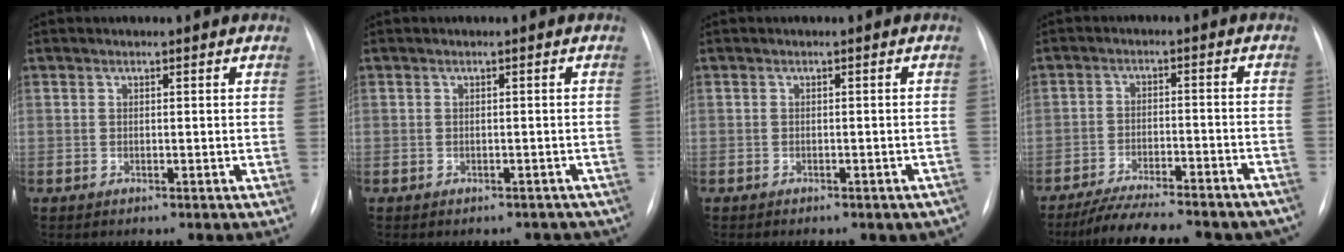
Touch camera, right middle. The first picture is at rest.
{"total": 6.1, "force": [-5.0, 3.2, 1.5], "torque": [-0.011, 0.013, -0.045]}
{"total": 7.4, "force": [-5.9, 3.0, 3.3], "torque": [-0.032, 0.011, -0.058]}
{"total": 19.8, "force": [-17.6, 4.0, 8.2], "torque": [-0.114, 0.000, -0.239]}